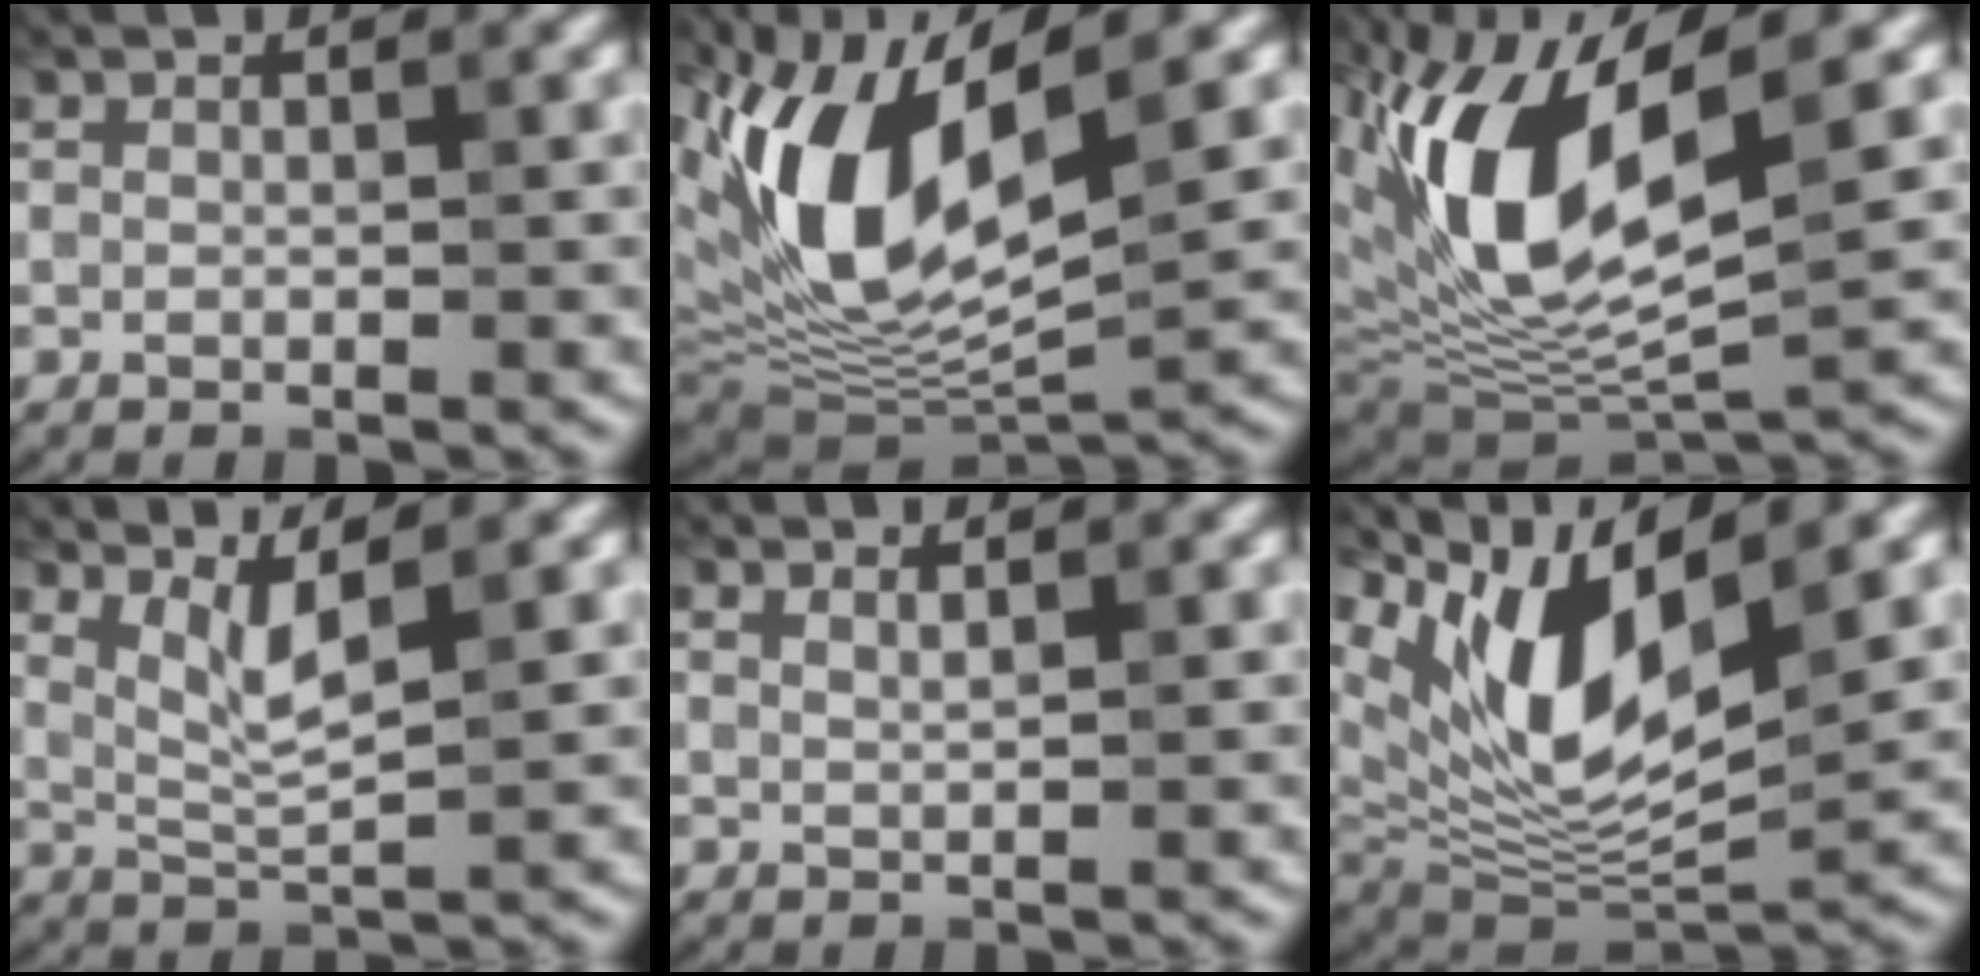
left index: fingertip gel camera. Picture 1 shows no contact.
{"total": 13.8, "force": [3.4, 5.8, 12.0], "torque": [-0.241, 0.001, 0.056]}
{"total": 13.0, "force": [4.1, 4.8, 11.4], "torque": [-0.224, 0.000, 0.077]}
{"total": 3.3, "force": [1.7, 0.4, 2.8], "torque": [-0.058, -0.009, 0.040]}
{"total": 1.4, "force": [1.0, 0.4, 0.8], "torque": [-0.002, 0.002, 0.005]}
{"total": 11.7, "force": [4.8, 4.4, 9.7], "torque": [-0.189, -0.006, 0.095]}